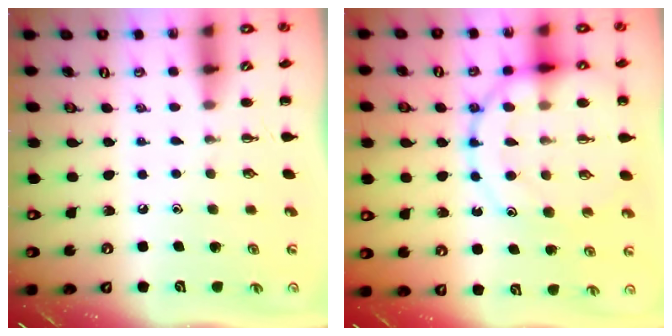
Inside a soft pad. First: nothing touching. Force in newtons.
{"total": 18.7, "press": 18.6, "slide": 2.2}